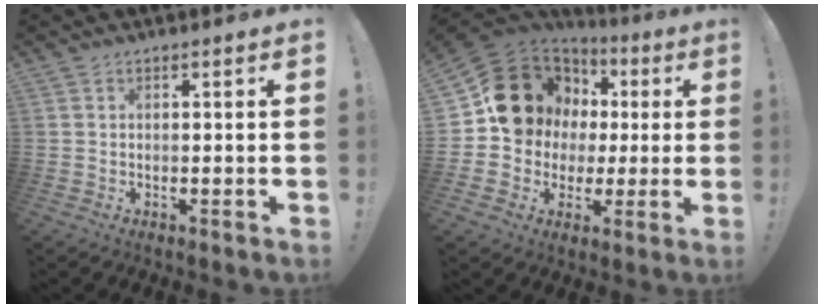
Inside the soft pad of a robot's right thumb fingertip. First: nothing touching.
{"total": 15.7, "force": [4.2, 13.7, 6.6], "torque": [-0.096, -0.013, 0.103]}